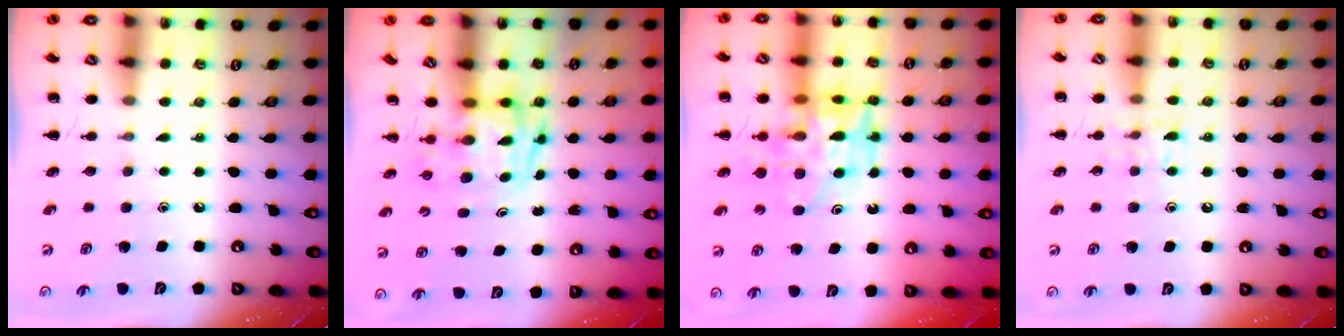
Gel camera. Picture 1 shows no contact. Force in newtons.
{"total": 3.3, "press": 3.3, "slide": 0.6}
{"total": 13.9, "press": 13.4, "slide": 3.8}
{"total": 7.0, "press": 6.9, "slide": 1.1}